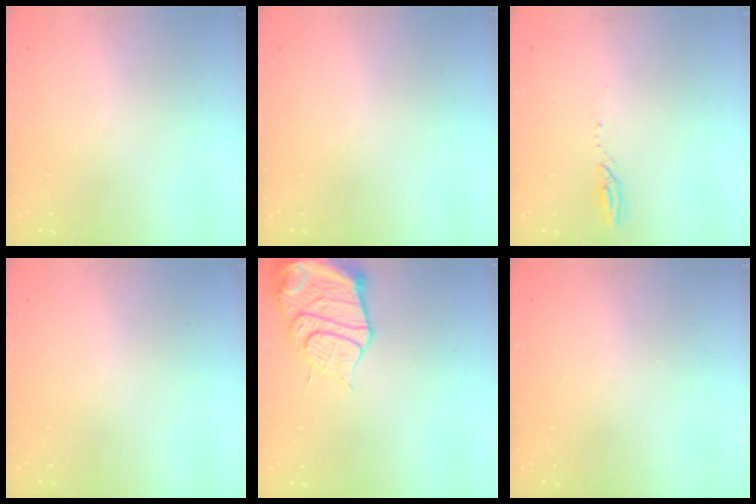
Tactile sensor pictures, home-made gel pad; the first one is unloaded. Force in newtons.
{"total": 0.0}
{"total": 2.6, "press": 2.6, "slide": 0.3}
{"total": 0.0}
{"total": 17.2, "press": 17.1, "slide": 1.7}
{"total": 0.0}